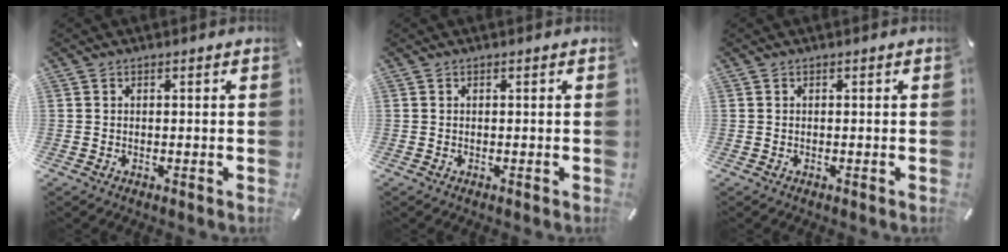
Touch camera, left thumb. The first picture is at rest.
{"total": 0.0}
{"total": 0.0}